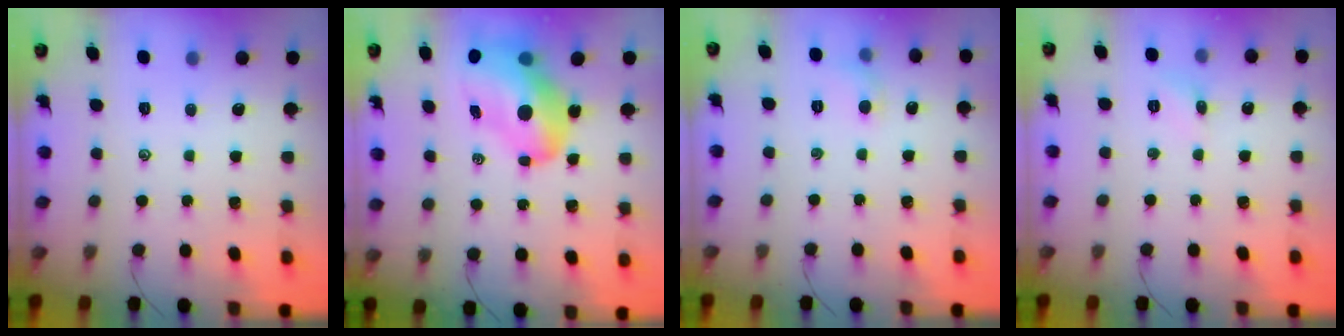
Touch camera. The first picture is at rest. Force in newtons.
{"total": 15.2, "press": 14.6, "slide": 4.2}
{"total": 4.7, "press": 4.5, "slide": 1.5}
{"total": 4.3, "press": 4.0, "slide": 1.4}